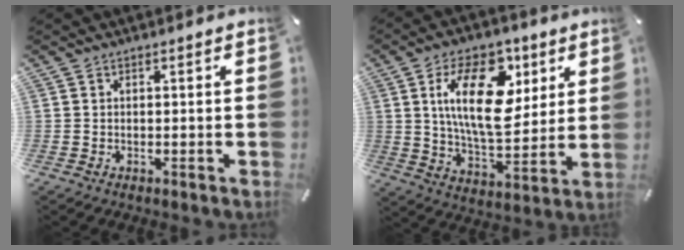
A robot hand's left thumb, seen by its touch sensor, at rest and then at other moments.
{"total": 19.9, "force": [6.2, 10.9, 15.5], "torque": [-0.272, -0.005, 0.099]}